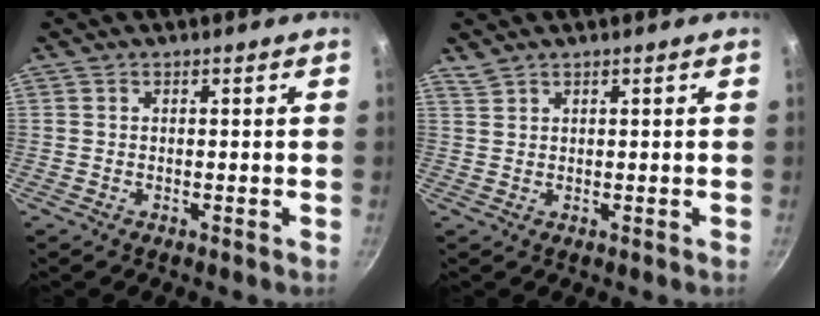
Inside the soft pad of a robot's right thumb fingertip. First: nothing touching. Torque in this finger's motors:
{"motor_torque": [-0.59, 0.32, -0.26, 0.09, 0.07]}